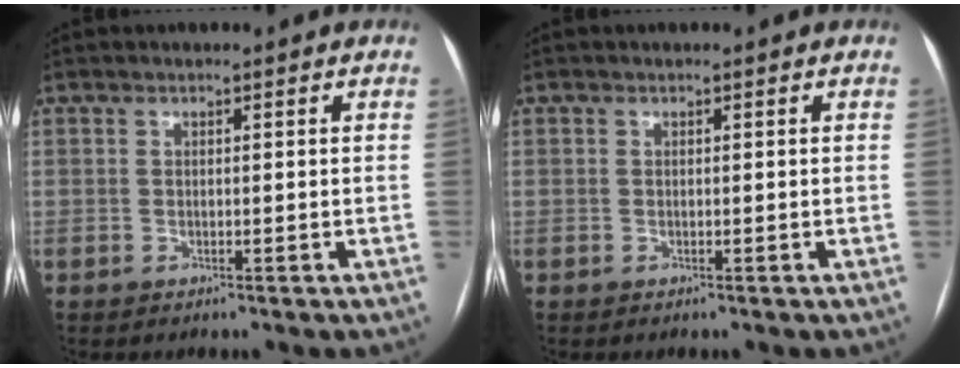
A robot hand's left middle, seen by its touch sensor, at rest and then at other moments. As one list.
[{"total": 0.0}]